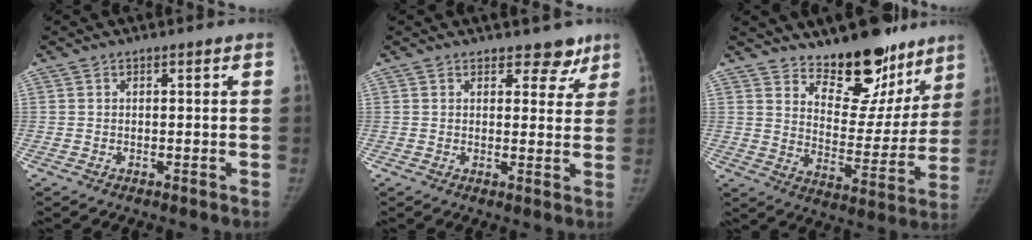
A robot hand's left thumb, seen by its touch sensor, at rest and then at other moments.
{"total": 4.9, "force": [3.7, 2.8, 1.5], "torque": [0.015, -0.022, 0.042]}
{"total": 16.8, "force": [13.2, 7.6, 7.1], "torque": [-0.026, -0.105, 0.195]}